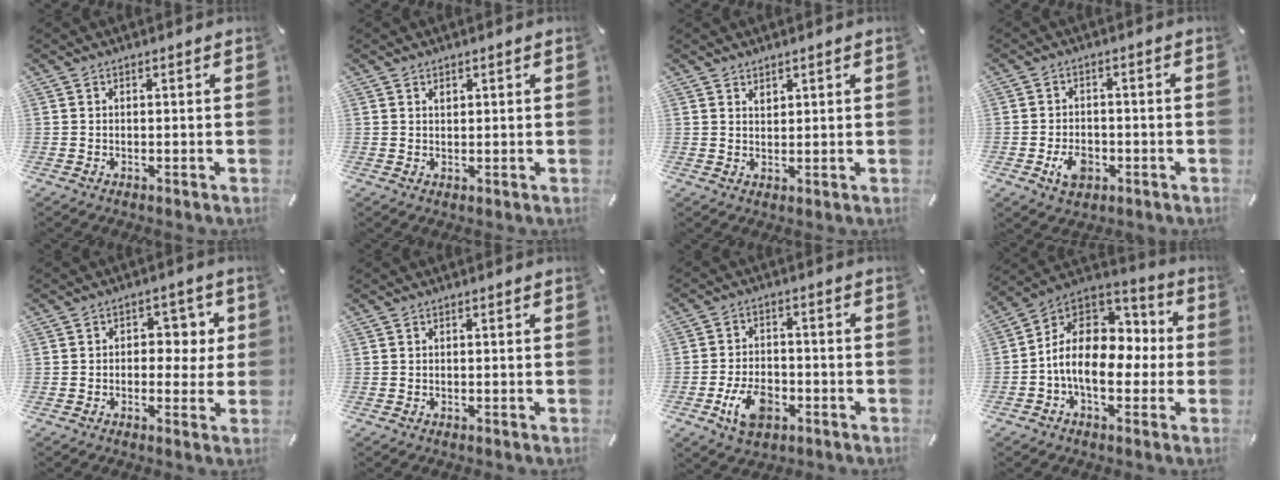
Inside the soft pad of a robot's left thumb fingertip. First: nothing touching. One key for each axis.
{"total": 1.1, "fx": 0.6, "fy": 0.8, "fz": 0.3, "tx": 0.000, "ty": -0.003, "tz": 0.011}
{"total": 1.8, "fx": 1.4, "fy": 1.1, "fz": 0.3, "tx": 0.001, "ty": -0.003, "tz": 0.024}
{"total": 5.9, "fx": -2.2, "fy": 4.1, "fz": 3.5, "tx": -0.067, "ty": 0.003, "tz": -0.042}
{"total": 6.4, "fx": 0.4, "fy": 4.8, "fz": 4.2, "tx": -0.049, "ty": 0.003, "tz": -0.003}
{"total": 0.0}
{"total": 9.3, "fx": -3.8, "fy": 5.7, "fz": 6.2, "tx": -0.125, "ty": 0.010, "tz": -0.069}
{"total": 14.9, "fx": -2.1, "fy": 10.3, "fz": 10.5, "tx": -0.195, "ty": 0.003, "tz": -0.037}